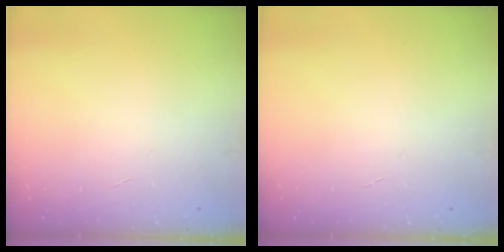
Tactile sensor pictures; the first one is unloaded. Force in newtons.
{"total": 0.0}